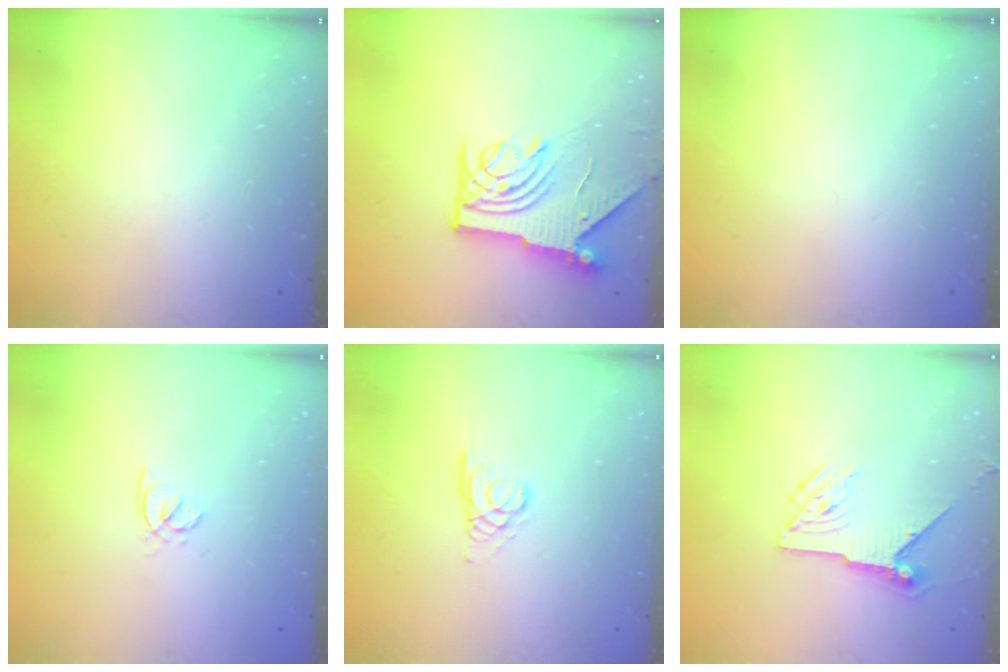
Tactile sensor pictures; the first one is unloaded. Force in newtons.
{"total": 10.9, "press": 10.9, "slide": 1.2}
{"total": 0.0}
{"total": 1.8, "press": 1.8, "slide": 0.5}
{"total": 3.1, "press": 3.1, "slide": 0.2}
{"total": 7.7, "press": 7.7, "slide": 0.3}